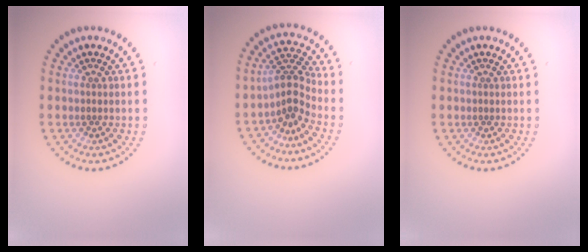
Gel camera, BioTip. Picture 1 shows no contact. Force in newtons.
{"total": 2.9, "press": 1.9, "slide": 2.2}
{"total": 0.0}